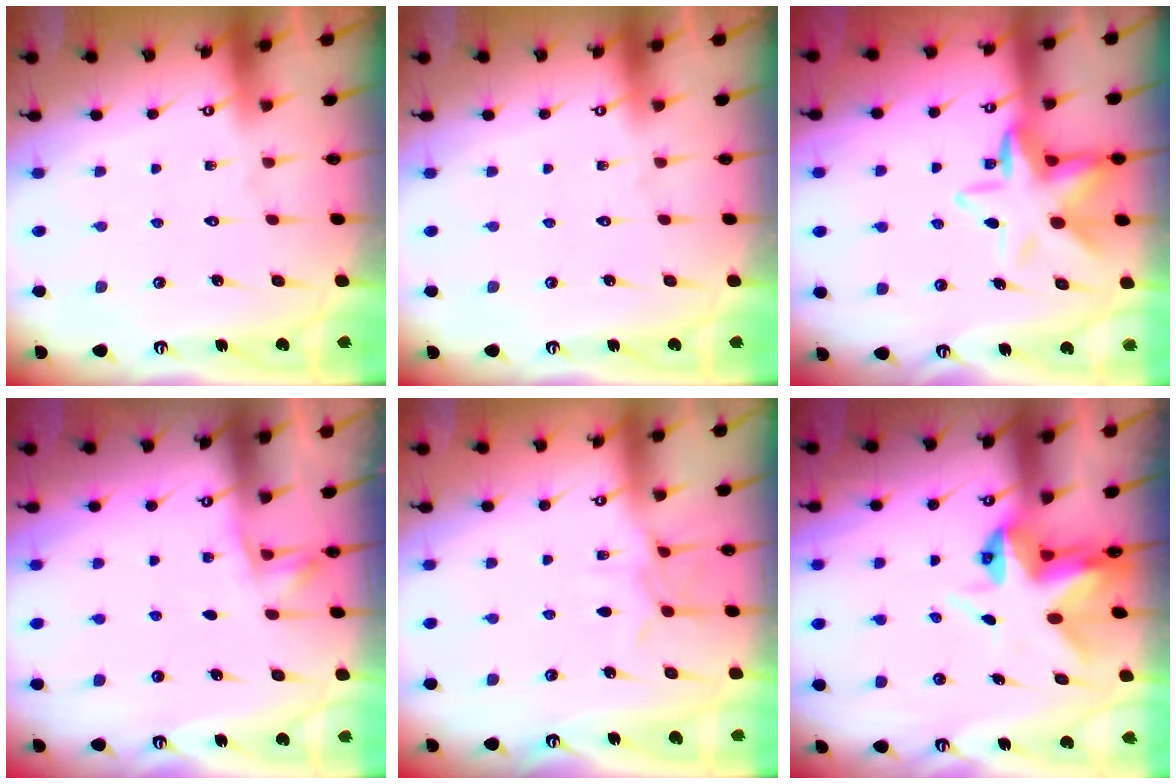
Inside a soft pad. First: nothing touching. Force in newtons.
{"total": 0.0}
{"total": 10.9, "press": 10.6, "slide": 2.5}
{"total": 3.5, "press": 3.3, "slide": 1.2}
{"total": 6.9, "press": 6.9, "slide": 0.6}
{"total": 5.6, "press": 5.6, "slide": 0.3}